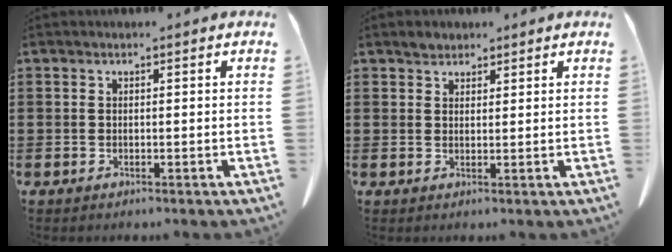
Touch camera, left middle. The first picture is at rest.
{"total": 1.8, "force": [1.6, 0.9, 0.1], "torque": [0.000, 0.001, 0.030]}